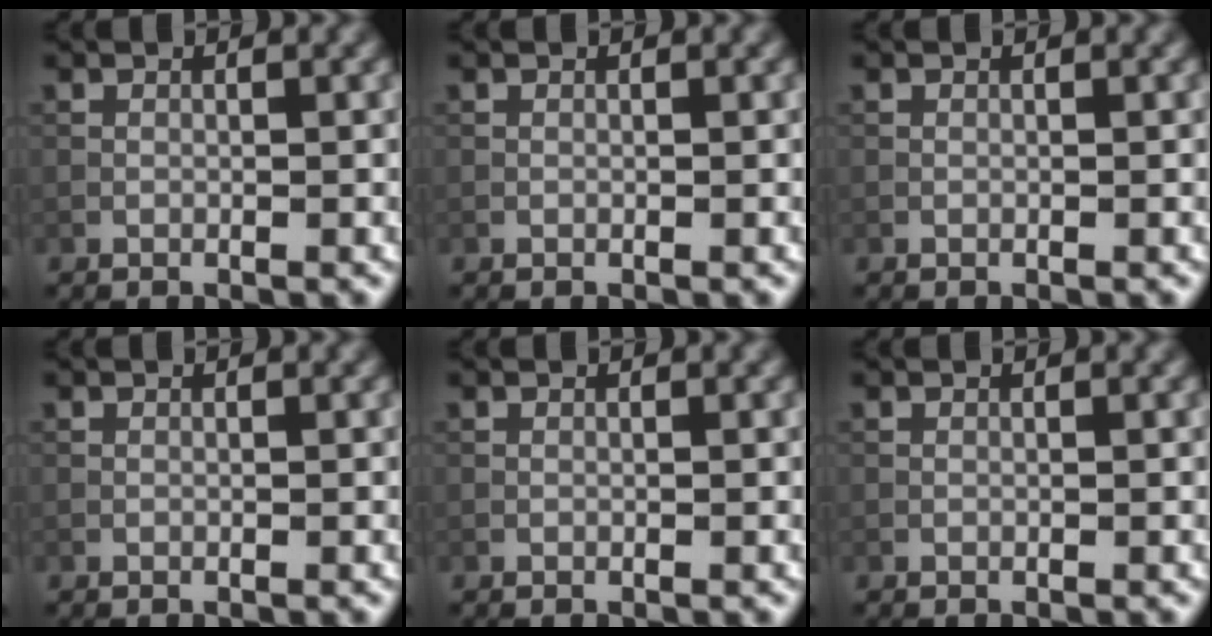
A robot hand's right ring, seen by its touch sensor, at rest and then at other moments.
{"total": 0.0}
{"total": 0.0}
{"total": 0.0}
{"total": 0.0}
{"total": 0.0}